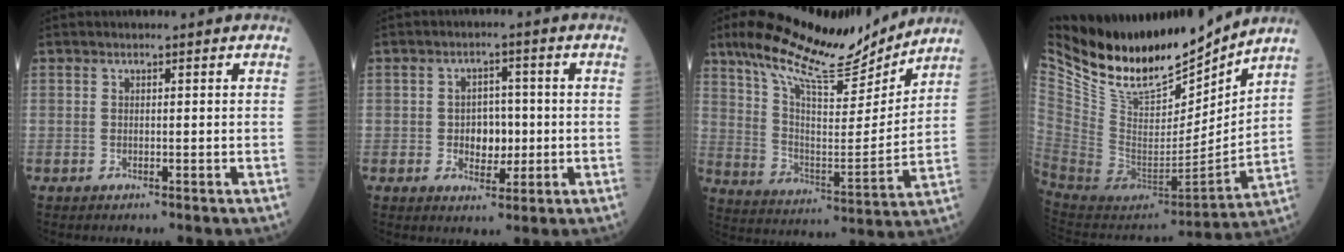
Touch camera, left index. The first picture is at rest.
{"total": 4.7, "force": [-0.7, 3.2, 3.4], "torque": [-0.050, 0.006, -0.009]}
{"total": 17.9, "force": [15.1, 3.1, 9.2], "torque": [-0.166, -0.002, 0.256]}
{"total": 22.0, "force": [18.6, 6.0, 10.1], "torque": [-0.198, -0.031, 0.332]}